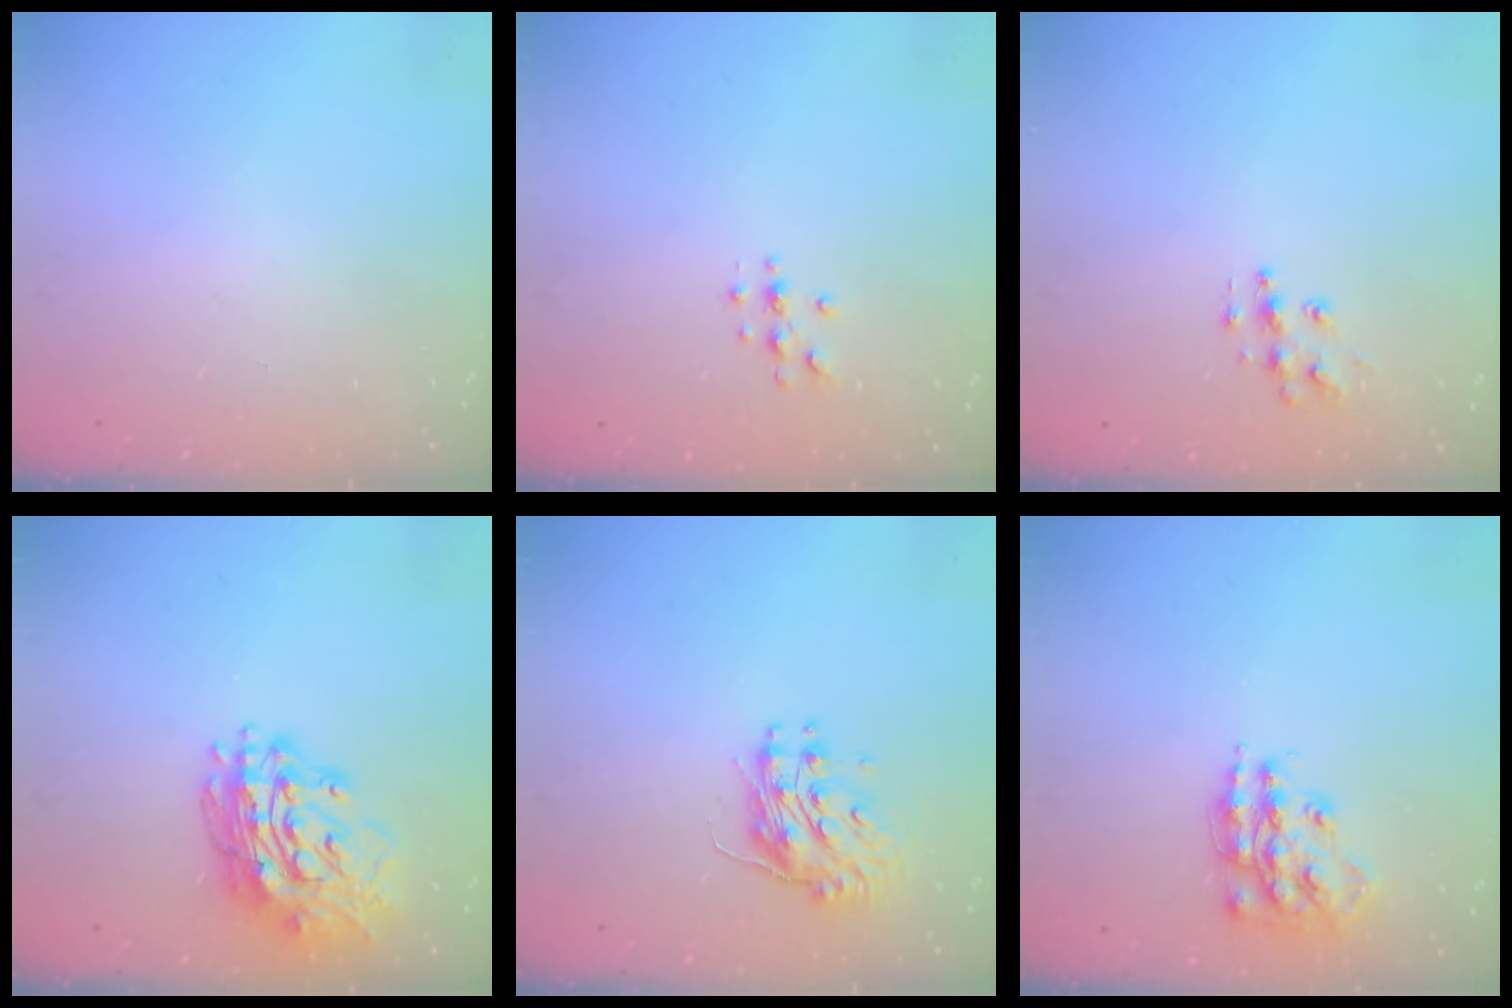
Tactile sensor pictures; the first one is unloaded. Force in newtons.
{"total": 4.2, "press": 4.2, "slide": 0.5}
{"total": 8.6, "press": 8.6, "slide": 0.3}
{"total": 18.5, "press": 18.4, "slide": 2.1}
{"total": 10.4, "press": 10.4, "slide": 0.8}
{"total": 15.3, "press": 15.3, "slide": 1.0}